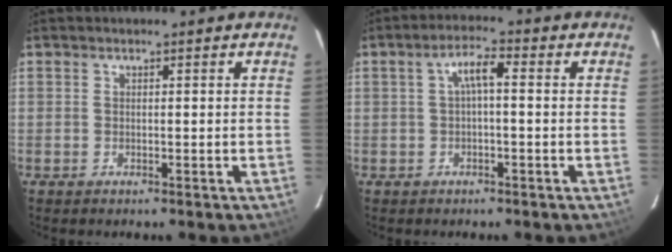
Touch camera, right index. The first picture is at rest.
{"total": 3.8, "force": [0.0, 1.1, 3.6], "torque": [-0.070, 0.013, 0.004]}